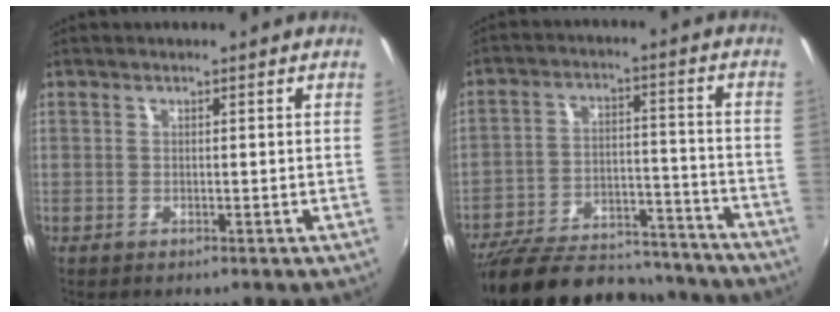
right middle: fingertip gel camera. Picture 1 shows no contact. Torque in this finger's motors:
{"motor_torque": [1.22, -0.92, 0.53, 0.21]}